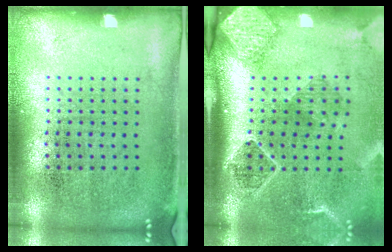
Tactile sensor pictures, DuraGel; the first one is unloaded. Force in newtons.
{"total": 2.7, "press": 1.9, "slide": 2.0}